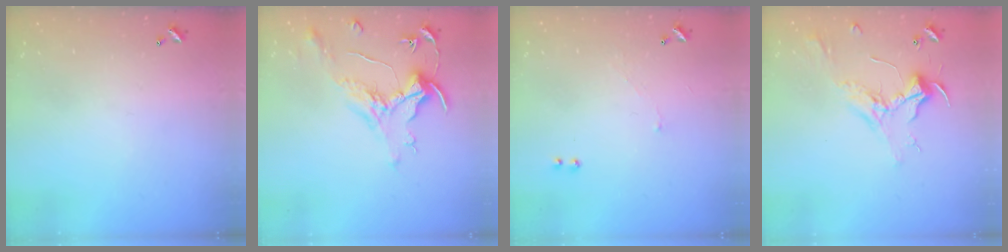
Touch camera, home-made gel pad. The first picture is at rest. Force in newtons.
{"total": 1.6, "press": 1.4, "slide": 0.7}
{"total": 2.0, "press": 1.9, "slide": 0.7}
{"total": 2.3, "press": 2.2, "slide": 0.8}